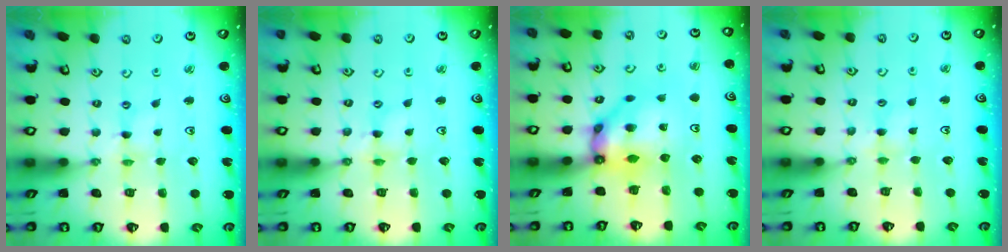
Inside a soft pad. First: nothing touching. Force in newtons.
{"total": 2.9, "press": 2.9, "slide": 0.4}
{"total": 9.0, "press": 8.9, "slide": 0.6}
{"total": 2.9, "press": 2.8, "slide": 0.5}